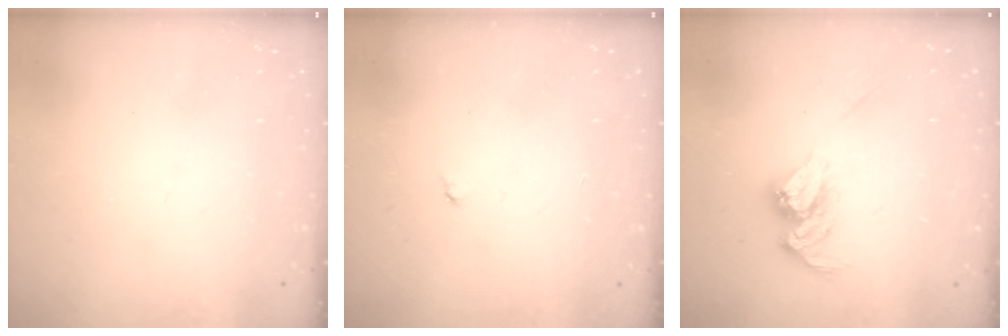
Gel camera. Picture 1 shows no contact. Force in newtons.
{"total": 2.8, "press": 2.8, "slide": 0.4}
{"total": 11.8, "press": 11.8, "slide": 0.5}